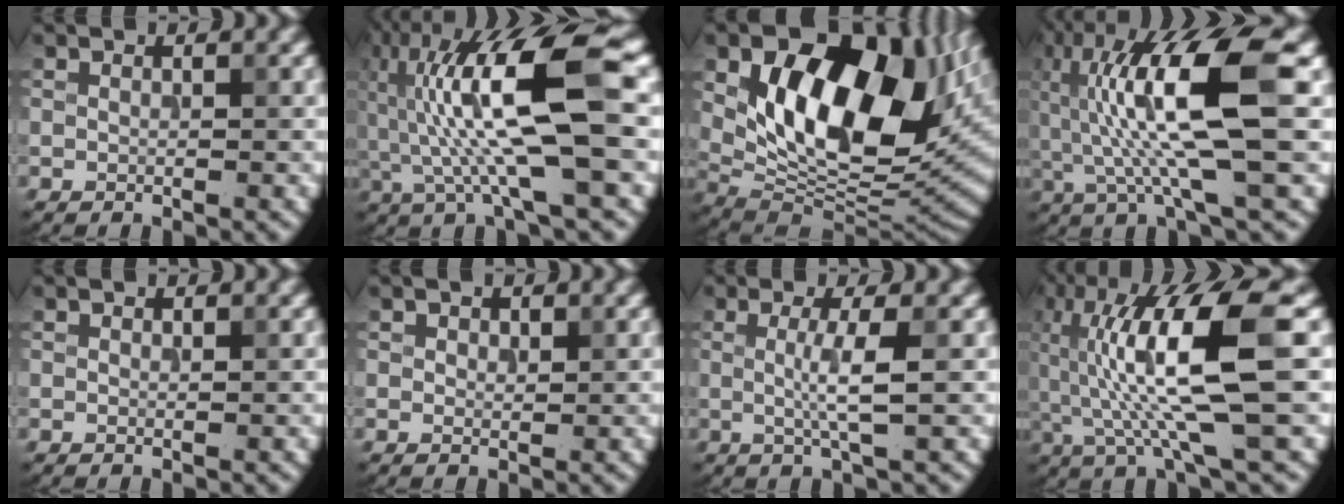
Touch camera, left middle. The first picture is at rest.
{"total": 11.7, "force": [0.4, 2.5, 11.4], "torque": [-0.222, 0.023, 0.006]}
{"total": 15.6, "force": [4.7, 8.5, 12.3], "torque": [-0.183, -0.004, 0.075]}
{"total": 11.5, "force": [0.9, 2.3, 11.2], "torque": [-0.221, 0.015, 0.016]}
{"total": 0.0}
{"total": 0.8, "force": [0.5, 0.6, 0.3], "torque": [-0.004, -0.003, 0.007]}
{"total": 3.2, "force": [0.1, 0.5, 3.2], "torque": [-0.059, -0.002, -0.002]}
{"total": 12.0, "force": [0.4, 2.0, 11.8], "torque": [-0.222, 0.018, 0.012]}